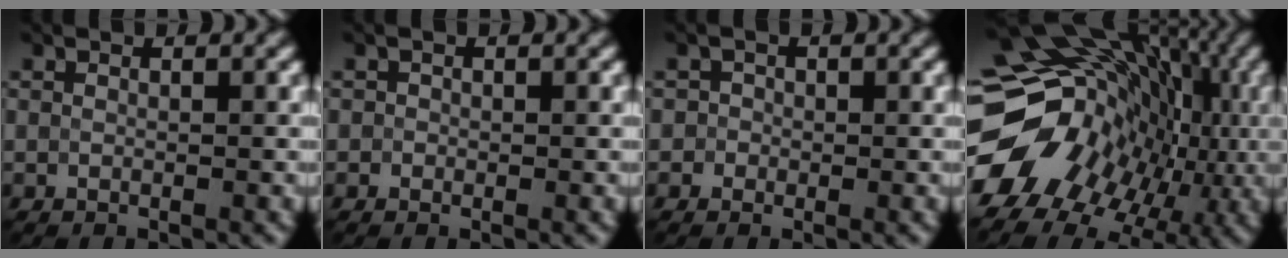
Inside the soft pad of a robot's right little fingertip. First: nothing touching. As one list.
[{"total": 0.0}, {"total": 0.8, "force": [-0.2, 0.7, 0.0], "torque": [0.011, -0.003, -0.006]}, {"total": 18.7, "force": [-2.6, 14.8, 11.2], "torque": [-0.187, 0.003, -0.043]}]